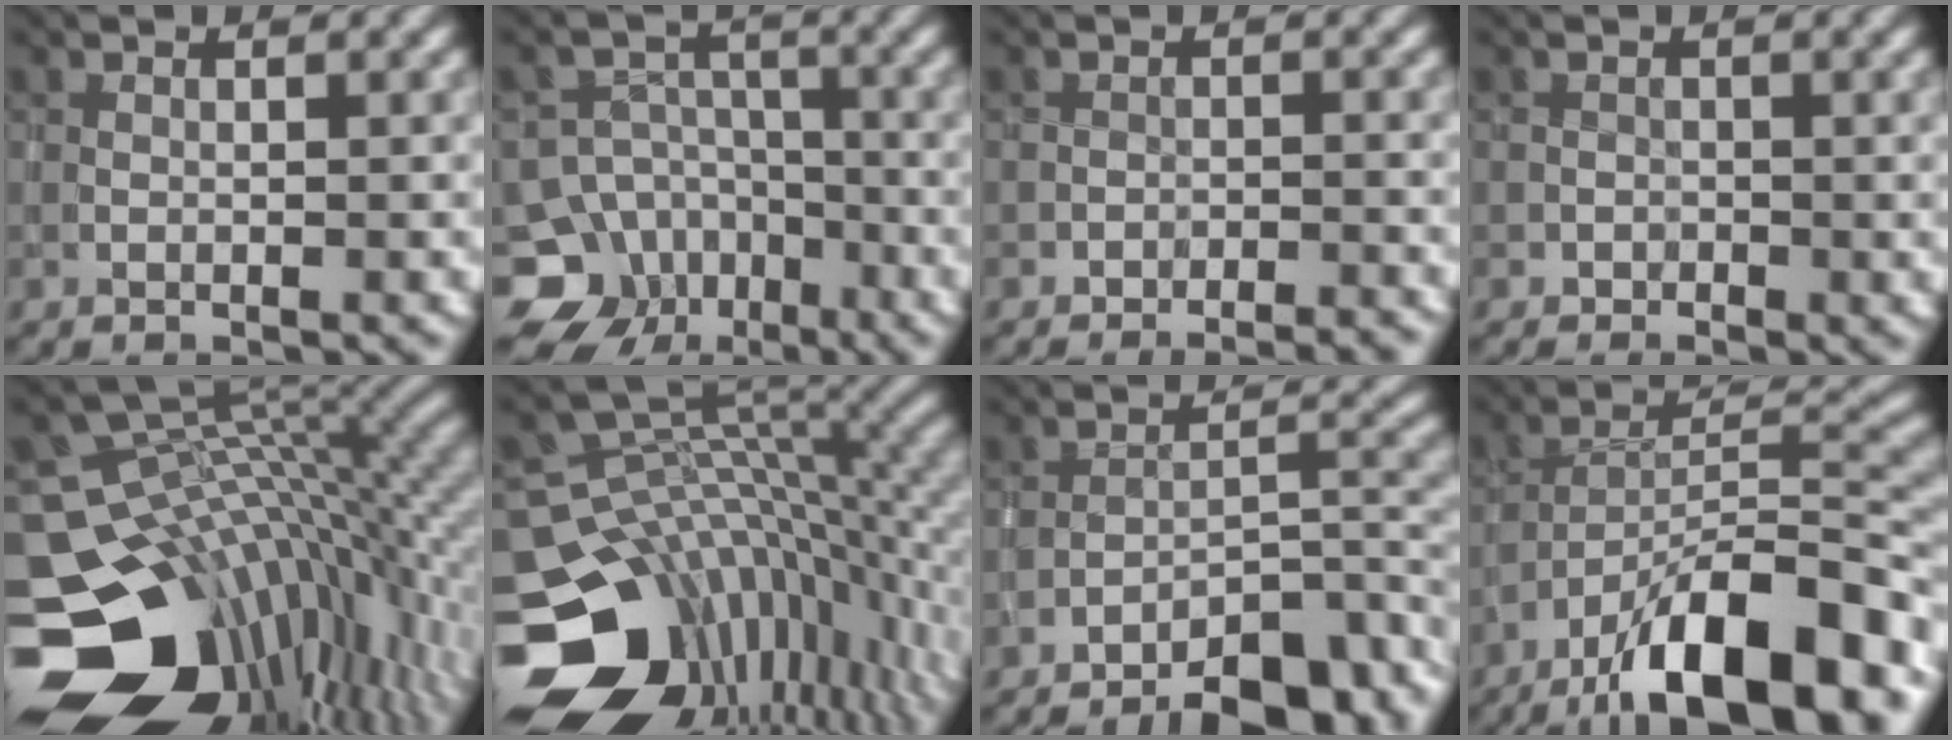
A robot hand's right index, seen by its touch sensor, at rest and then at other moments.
{"total": 10.9, "force": [-6.7, 8.4, 1.8], "torque": [-0.040, -0.012, -0.127]}
{"total": 3.4, "force": [-3.3, 0.5, 0.6], "torque": [-0.003, 0.012, -0.039]}
{"total": 0.8, "force": [-0.4, 0.6, 0.0], "torque": [0.005, -0.004, -0.009]}
{"total": 18.7, "force": [-8.8, 12.5, 10.7], "torque": [-0.177, -0.012, -0.090]}
{"total": 17.0, "force": [-7.6, 12.0, 9.4], "torque": [-0.180, 0.000, -0.094]}
{"total": 9.0, "force": [-7.1, 2.6, 4.9], "torque": [-0.052, 0.010, -0.116]}
{"total": 13.9, "force": [-9.4, 3.9, 9.4], "torque": [-0.141, 0.019, -0.164]}